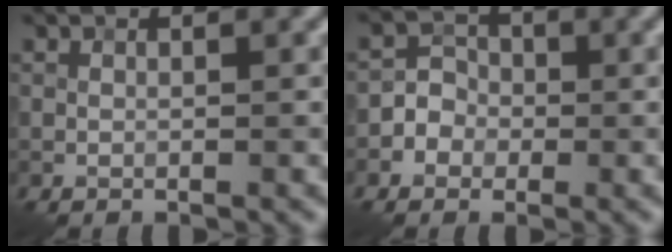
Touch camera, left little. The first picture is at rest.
{"total": 2.5, "force": [-0.8, 2.3, 0.8], "torque": [0.003, 0.002, -0.024]}